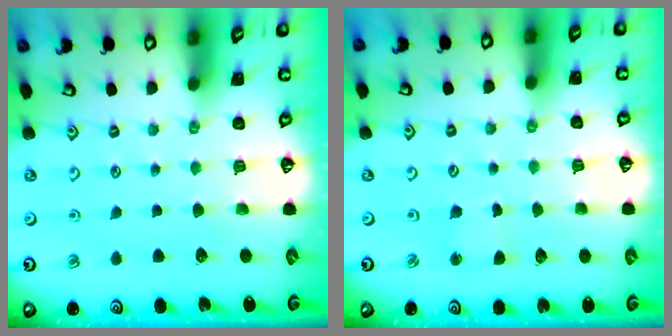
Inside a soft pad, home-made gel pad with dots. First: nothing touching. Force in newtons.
{"total": 2.2, "press": 2.2, "slide": 0.2}